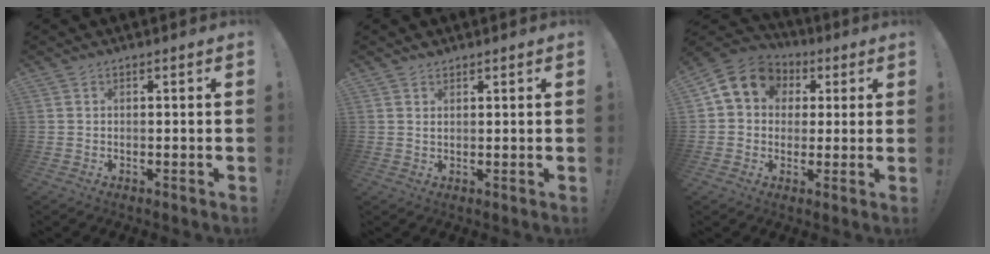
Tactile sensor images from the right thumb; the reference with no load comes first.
{"total": 1.2, "force": [1.0, 0.5, 0.5], "torque": [-0.005, -0.002, 0.019]}
{"total": 10.4, "force": [3.1, 8.7, 4.7], "torque": [-0.068, -0.006, 0.064]}